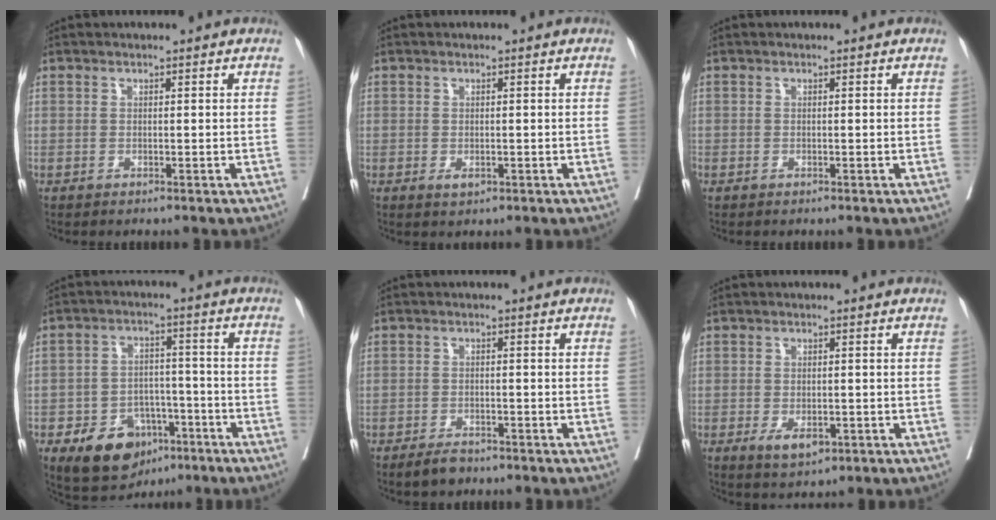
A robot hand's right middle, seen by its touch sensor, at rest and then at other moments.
{"total": 1.3, "force": [-0.5, 0.7, 1.0], "torque": [-0.015, -0.003, -0.003]}
{"total": 0.0}
{"total": 10.4, "force": [-5.7, 6.9, 5.3], "torque": [-0.087, 0.010, -0.084]}
{"total": 2.8, "force": [-2.2, 1.1, 1.2], "torque": [-0.026, -0.003, -0.034]}
{"total": 3.9, "force": [-1.6, 1.9, 3.0], "torque": [-0.050, -0.005, -0.016]}